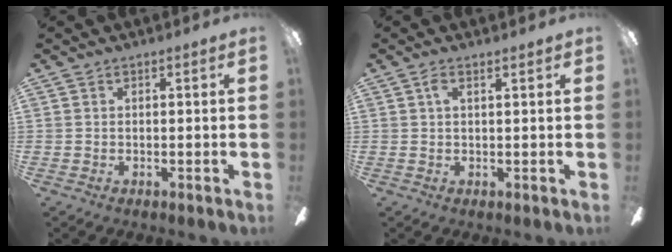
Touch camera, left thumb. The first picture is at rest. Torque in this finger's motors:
{"motor_torque": [0.07, 0.10, -0.01, 0.24, 0.06]}